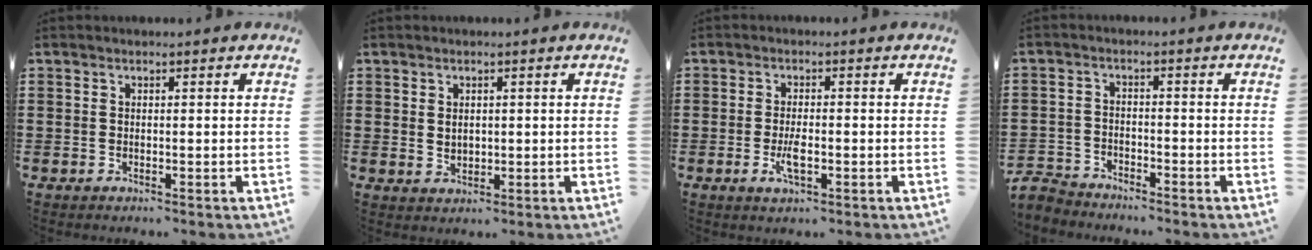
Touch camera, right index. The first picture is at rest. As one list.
[{"total": 1.5, "force": [0.7, 1.1, 0.7], "torque": [-0.016, 0.008, 0.012]}, {"total": 3.6, "force": [-1.1, 1.1, 3.3], "torque": [-0.072, -0.008, -0.021]}, {"total": 3.2, "force": [-3.2, 0.6, -0.1], "torque": [-0.012, 0.000, -0.071]}]